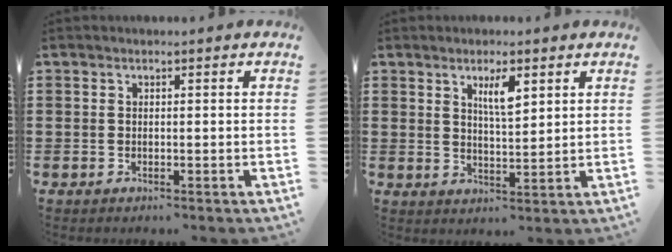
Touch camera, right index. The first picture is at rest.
{"total": 4.1, "force": [2.2, 1.0, 3.3], "torque": [-0.062, 0.003, 0.035]}